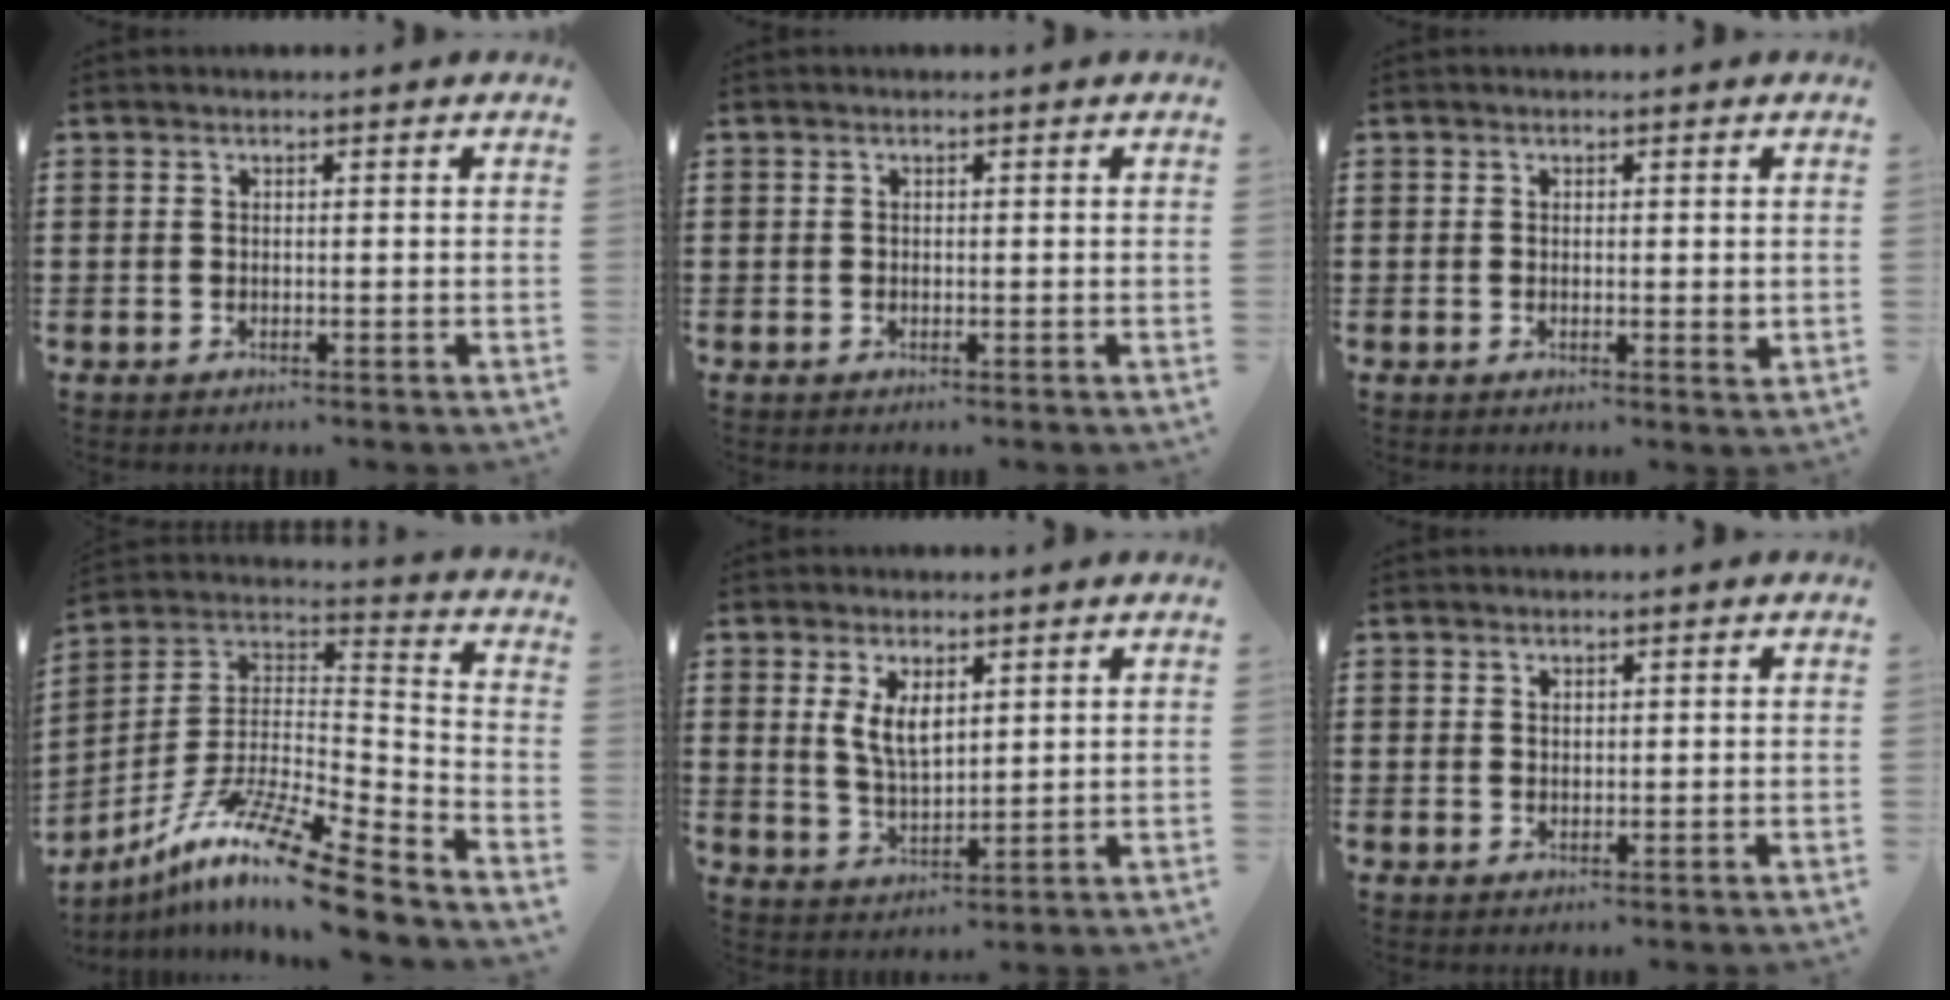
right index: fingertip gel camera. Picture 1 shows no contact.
{"total": 0.0}
{"total": 1.2, "force": [0.0, 0.4, 1.1], "torque": [-0.020, 0.001, -0.001]}
{"total": 14.0, "force": [-10.6, 1.2, 9.0], "torque": [-0.163, 0.019, -0.200]}
{"total": 4.9, "force": [1.9, 2.3, 3.9], "torque": [-0.076, 0.001, 0.033]}
{"total": 0.9, "force": [0.7, 0.5, 0.2], "torque": [-0.005, 0.001, 0.015]}